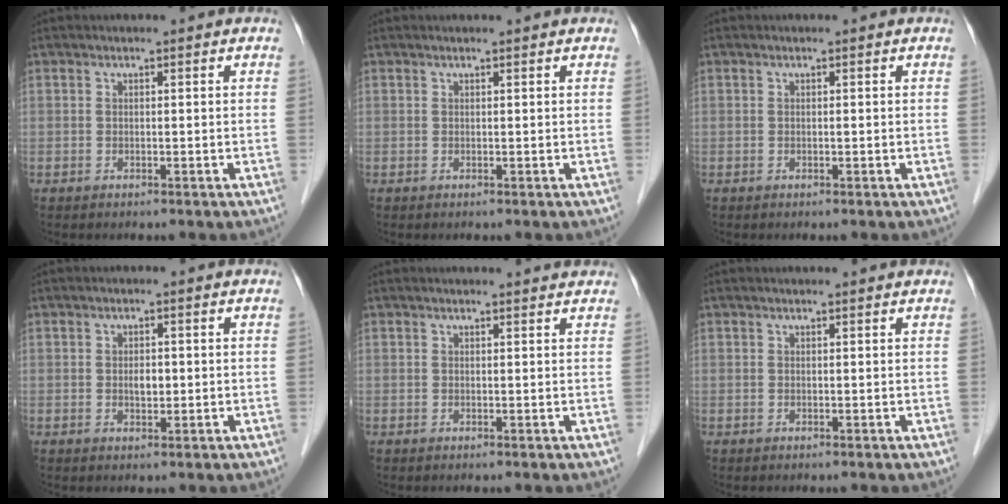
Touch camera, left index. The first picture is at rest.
{"total": 0.7, "force": [0.7, 0.0, 0.2], "torque": [-0.007, 0.011, 0.013]}
{"total": 0.0}
{"total": 1.8, "force": [0.0, 1.0, 1.5], "torque": [-0.026, 0.000, 0.002]}
{"total": 3.7, "force": [3.6, 0.3, 0.7], "torque": [-0.013, 0.010, 0.036]}
{"total": 1.7, "force": [1.6, 0.1, 0.4], "torque": [-0.010, 0.013, 0.020]}